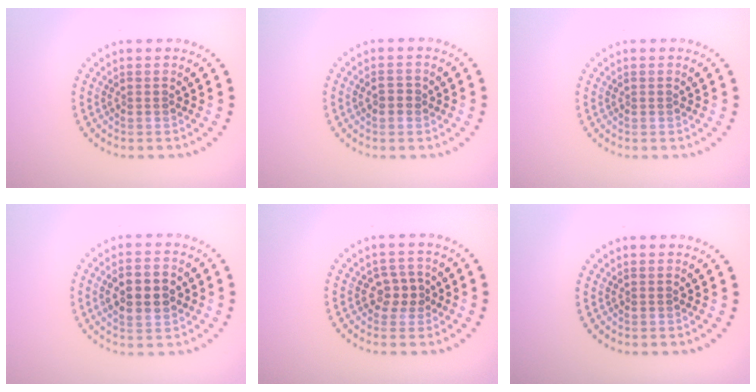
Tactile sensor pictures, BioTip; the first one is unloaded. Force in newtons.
{"total": 1.2, "press": 1.2, "slide": 0.1}
{"total": 0.0}
{"total": 4.5, "press": 4.5, "slide": 0.3}
{"total": 2.3, "press": 2.2, "slide": 0.8}
{"total": 0.0}